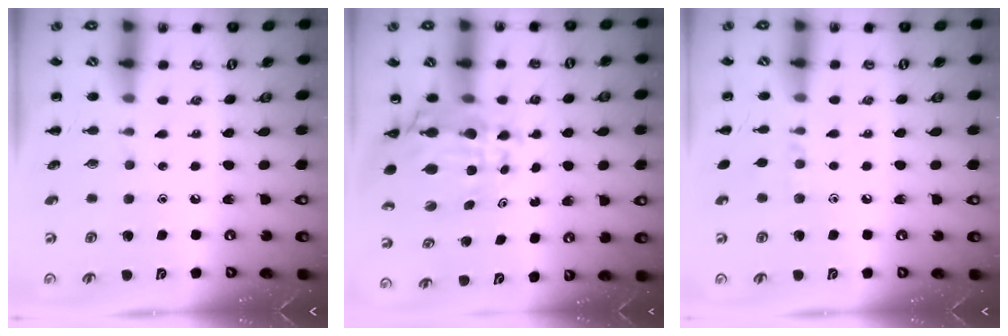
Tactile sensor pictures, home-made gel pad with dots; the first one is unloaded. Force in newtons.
{"total": 10.9, "press": 10.4, "slide": 3.4}
{"total": 3.9, "press": 3.6, "slide": 1.5}